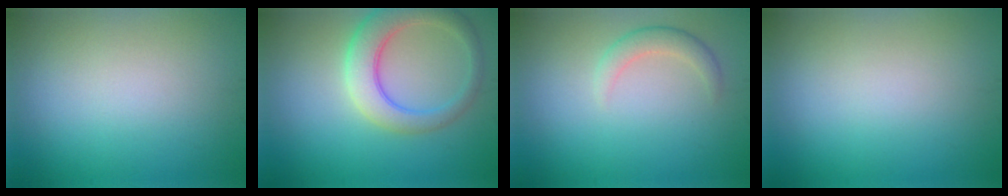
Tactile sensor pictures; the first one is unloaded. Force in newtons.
{"total": 5.4, "press": 5.4, "slide": 0.4}
{"total": 2.0, "press": 2.0, "slide": 0.1}
{"total": 0.0}